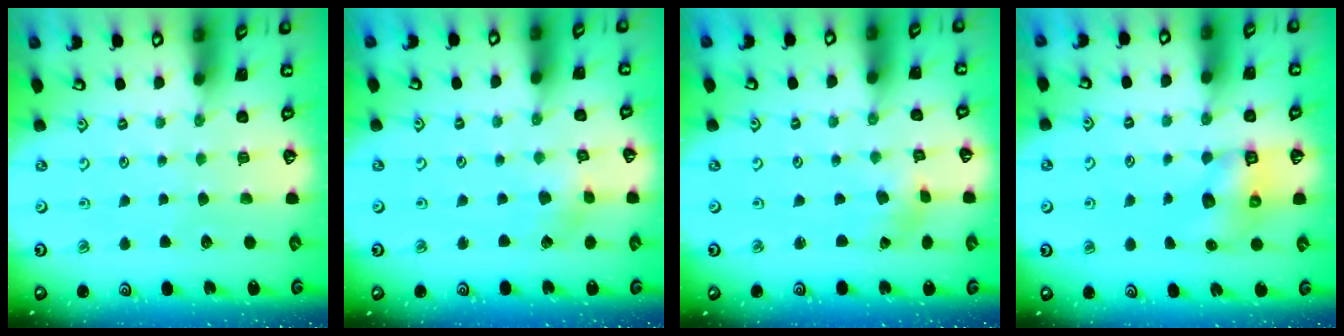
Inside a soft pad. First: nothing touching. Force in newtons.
{"total": 2.4, "press": 2.4, "slide": 0.2}
{"total": 1.5, "press": 1.5, "slide": 0.2}
{"total": 7.4, "press": 7.3, "slide": 1.1}